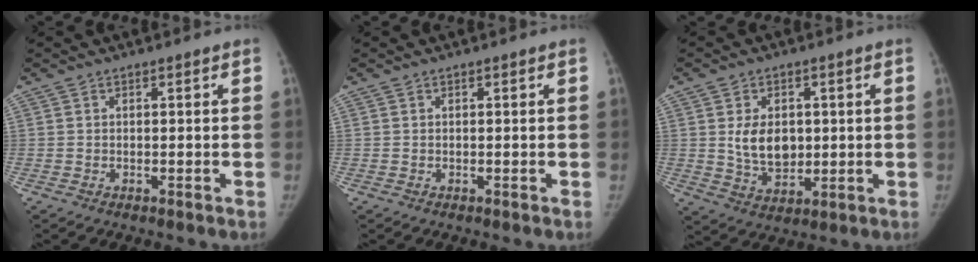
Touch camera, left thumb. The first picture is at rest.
{"total": 0.0}
{"total": 8.3, "force": [1.0, 5.9, 5.8], "torque": [-0.072, -0.013, 0.029]}